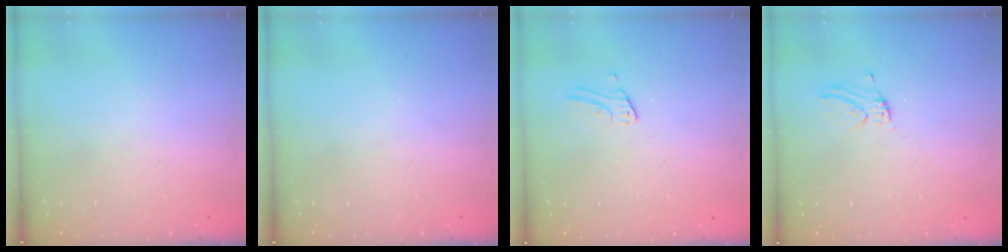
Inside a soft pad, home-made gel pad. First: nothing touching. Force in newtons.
{"total": 0.0}
{"total": 2.6, "press": 2.6, "slide": 0.3}
{"total": 2.2, "press": 2.2, "slide": 0.3}